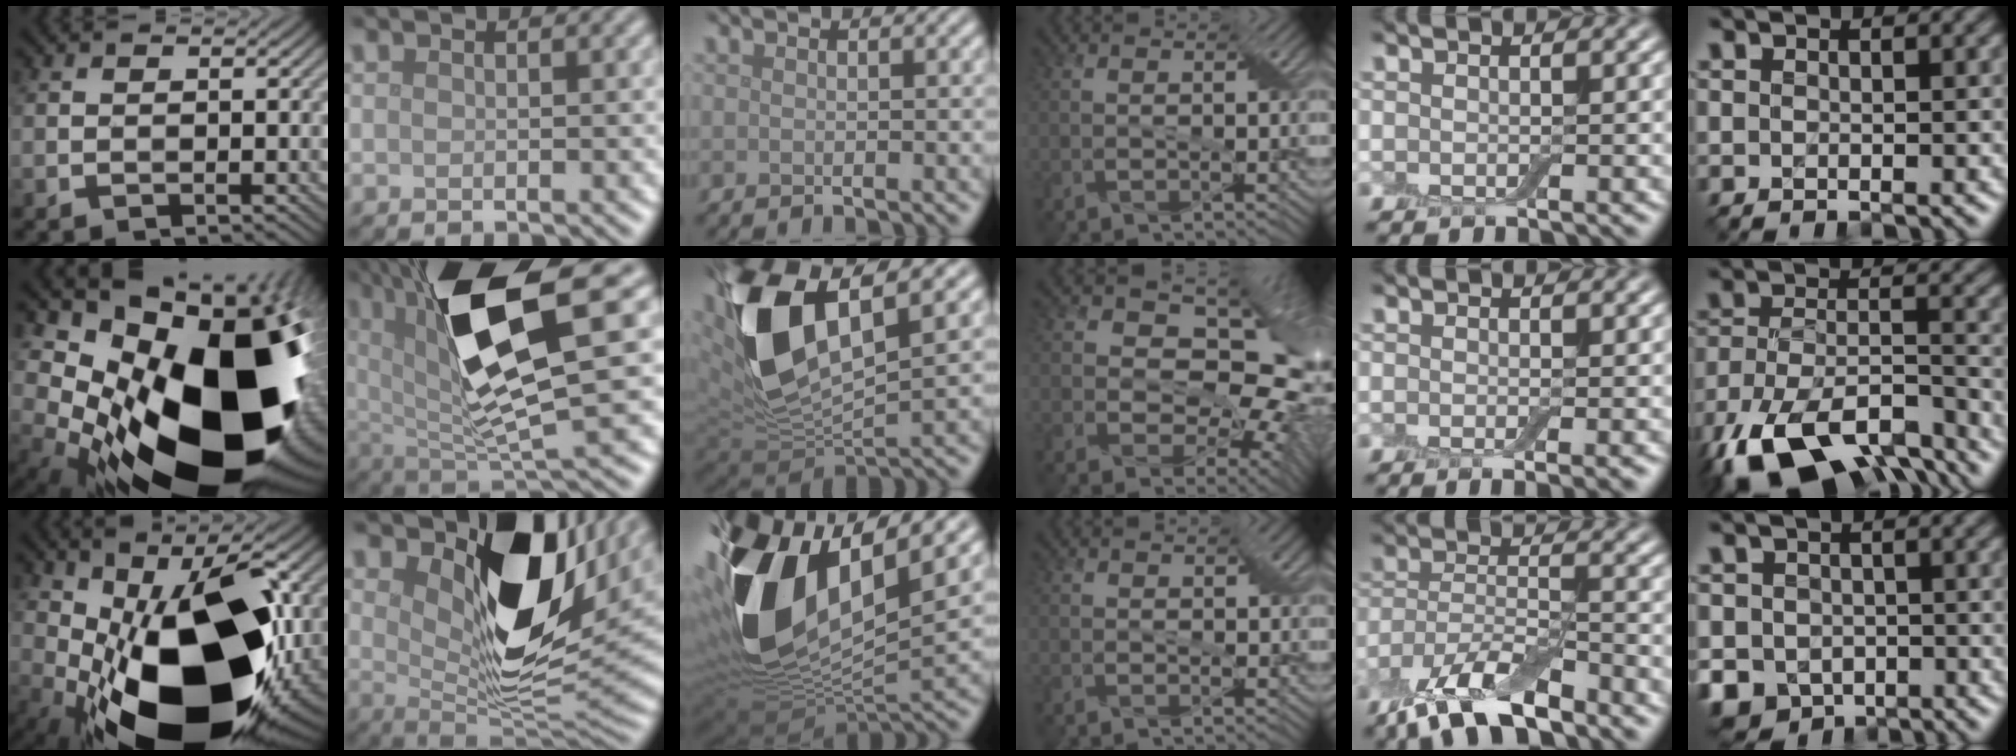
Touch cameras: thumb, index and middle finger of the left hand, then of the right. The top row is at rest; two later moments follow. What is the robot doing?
{"motion": "wrap", "object": "cling film"}